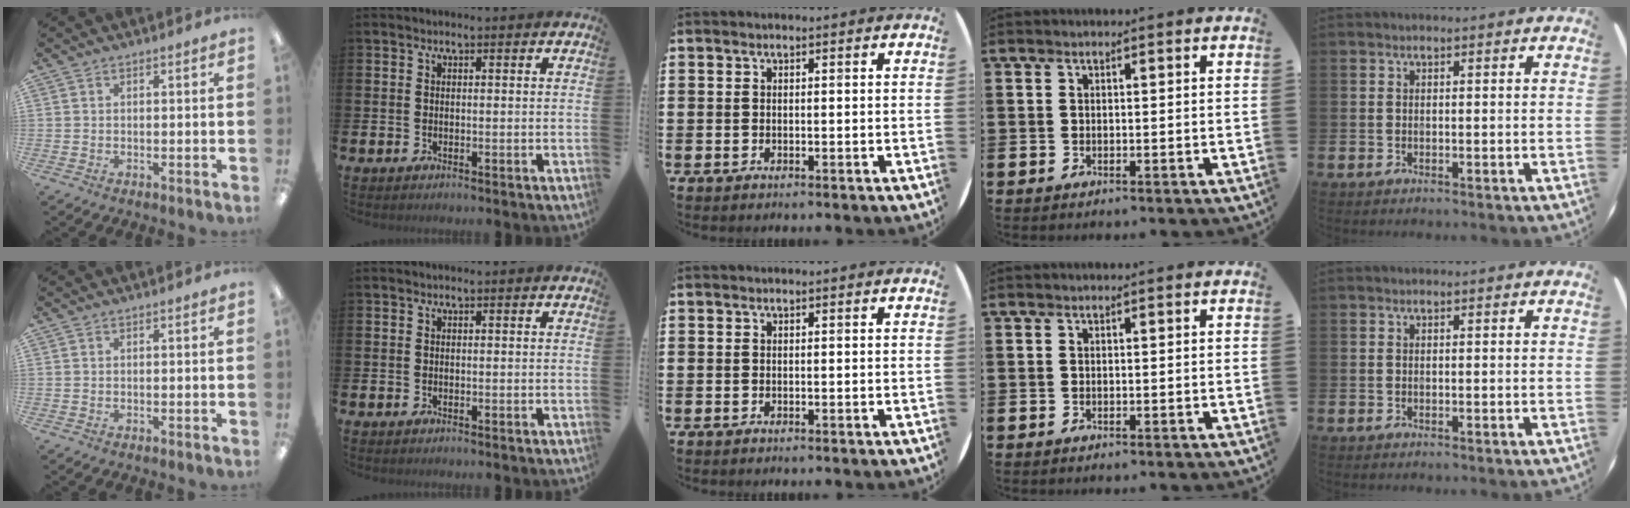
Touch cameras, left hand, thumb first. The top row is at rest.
{}